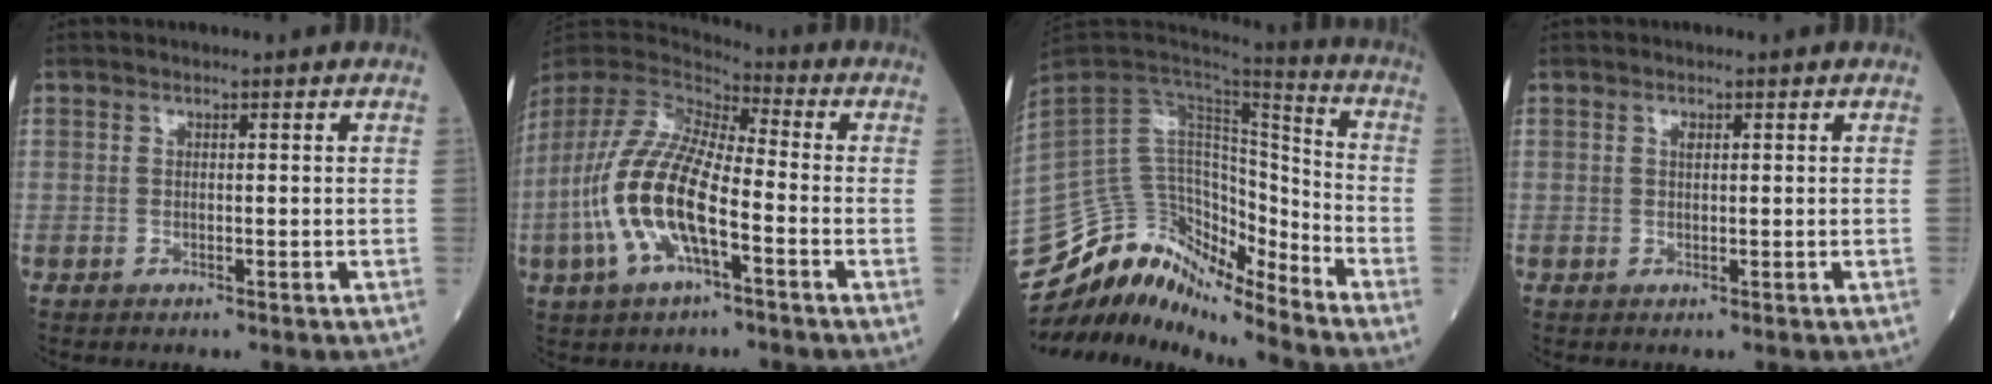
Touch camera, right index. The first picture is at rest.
{"total": 15.6, "force": [-4.6, 4.7, 14.1], "torque": [-0.309, -0.004, -0.090]}
{"total": 15.4, "force": [-14.8, 3.2, 3.3], "torque": [-0.053, 0.082, -0.260]}
{"total": 0.7, "force": [0.3, 0.3, 0.6], "torque": [-0.011, -0.002, 0.005]}